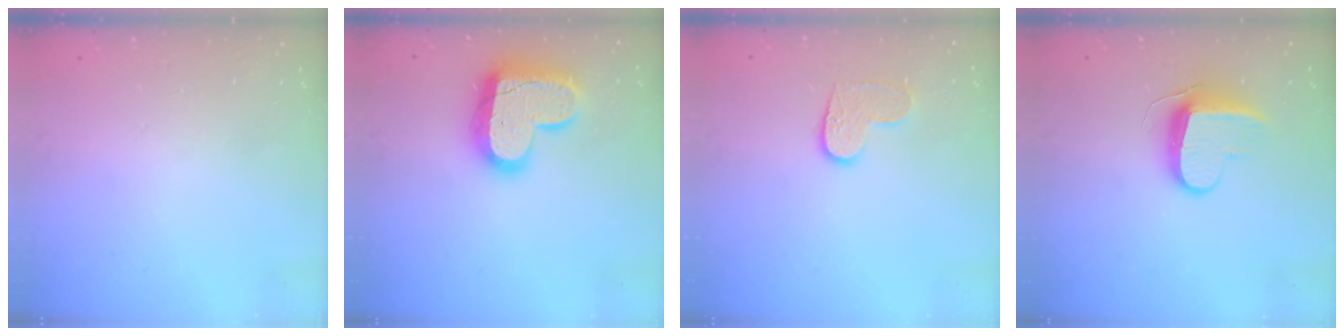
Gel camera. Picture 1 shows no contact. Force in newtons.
{"total": 18.0, "press": 17.9, "slide": 1.3}
{"total": 6.4, "press": 6.4, "slide": 0.3}
{"total": 9.2, "press": 9.2, "slide": 0.9}